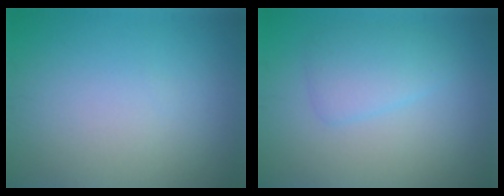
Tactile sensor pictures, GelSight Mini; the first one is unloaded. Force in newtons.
{"total": 2.6, "press": 2.6, "slide": 0.1}